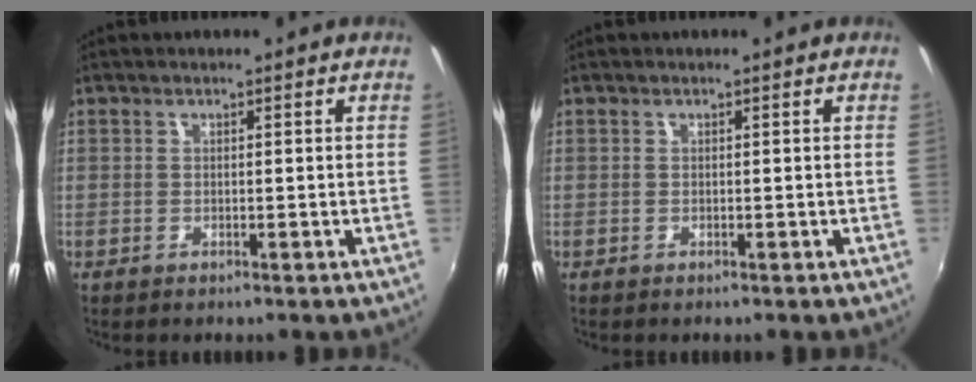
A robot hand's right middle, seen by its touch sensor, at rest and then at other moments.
{"total": 0.0}